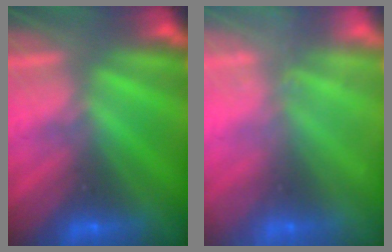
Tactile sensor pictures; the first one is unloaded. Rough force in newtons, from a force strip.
{"total": 2.4}